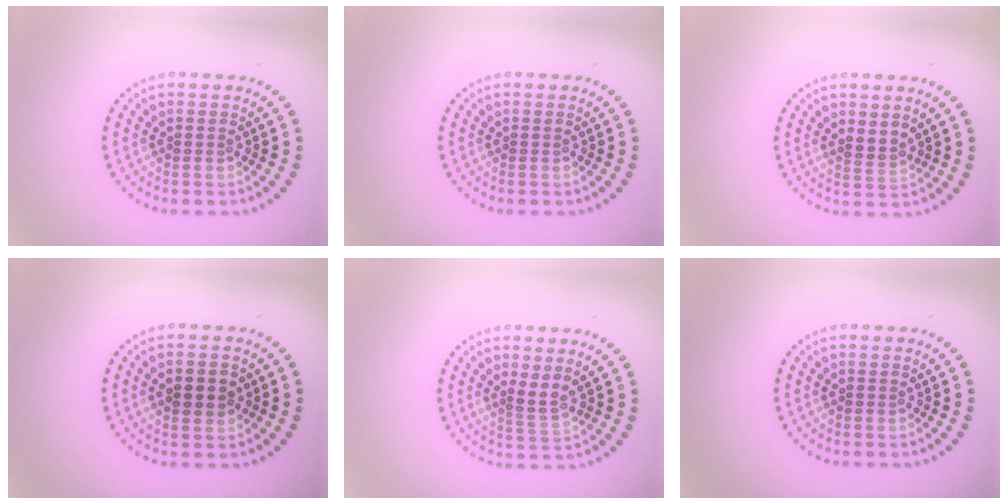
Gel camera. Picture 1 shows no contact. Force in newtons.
{"total": 0.0}
{"total": 1.7, "press": 1.4, "slide": 1.0}
{"total": 2.9, "press": 2.9, "slide": 0.1}
{"total": 1.7, "press": 1.2, "slide": 1.3}
{"total": 0.0}